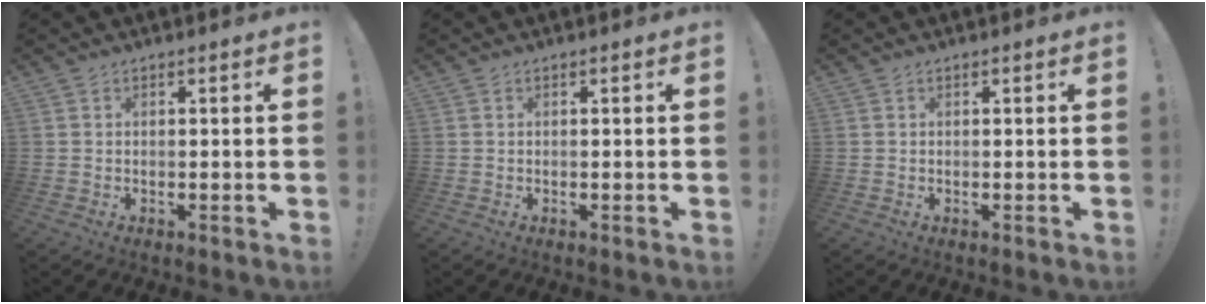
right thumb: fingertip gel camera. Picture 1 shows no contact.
{"total": 0.0}
{"total": 0.0}